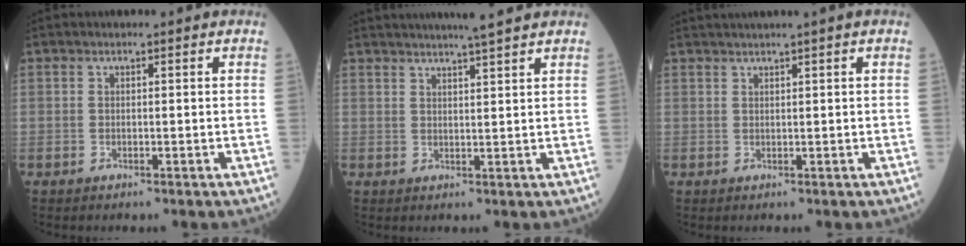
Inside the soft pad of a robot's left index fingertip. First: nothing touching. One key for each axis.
{"total": 6.9, "fx": 6.0, "fy": -0.7, "fz": 3.3, "tx": -0.052, "ty": 0.009, "tz": 0.081}
{"total": 2.5, "fx": 1.8, "fy": -0.8, "fz": 1.5, "tx": -0.023, "ty": 0.010, "tz": 0.038}